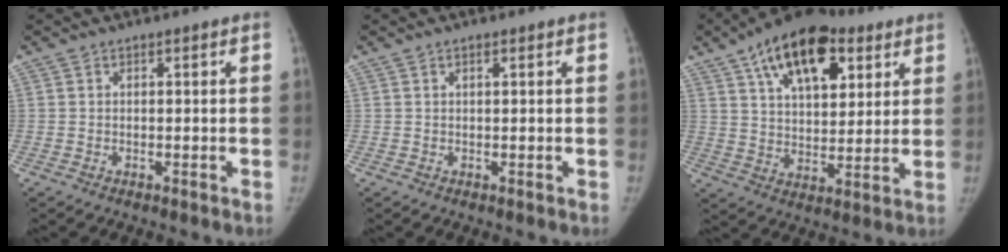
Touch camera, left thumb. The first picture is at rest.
{"total": 0.6, "force": [0.4, 0.1, 0.5], "torque": [-0.007, 0.001, 0.006]}
{"total": 19.5, "force": [9.7, 10.4, 13.4], "torque": [-0.179, -0.017, 0.158]}